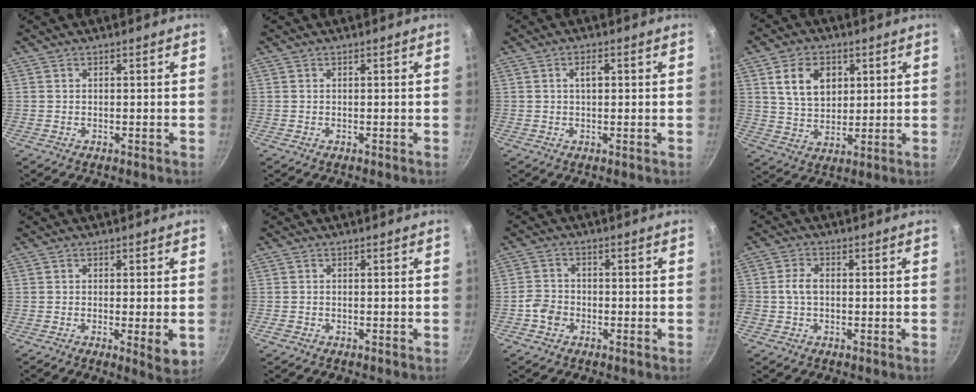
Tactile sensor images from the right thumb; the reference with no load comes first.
{"total": 0.0}
{"total": 2.5, "force": [0.4, 1.2, 2.2], "torque": [-0.035, 0.005, 0.003]}
{"total": 9.9, "force": [3.3, 7.1, 6.2], "torque": [-0.086, -0.011, 0.061]}
{"total": 5.2, "force": [-1.0, 1.0, 5.0], "torque": [-0.077, -0.012, -0.015]}
{"total": 1.0, "force": [-0.5, 0.7, 0.4], "torque": [-0.009, 0.003, -0.009]}
{"total": 4.0, "force": [-1.8, 3.1, 1.7], "torque": [-0.024, 0.020, -0.039]}
{"total": 3.6, "force": [-0.2, 2.5, 2.5], "torque": [-0.044, 0.012, -0.007]}